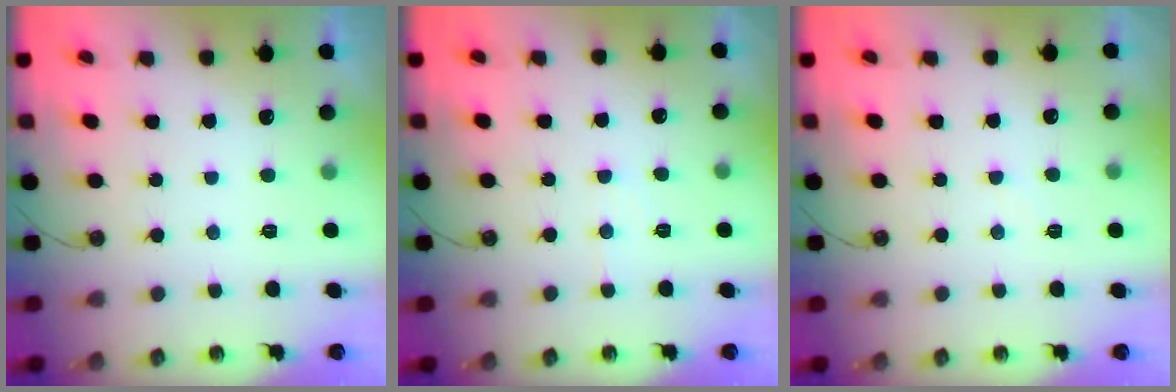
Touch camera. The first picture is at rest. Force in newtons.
{"total": 4.9, "press": 4.9, "slide": 0.6}
{"total": 4.2, "press": 4.2, "slide": 0.6}